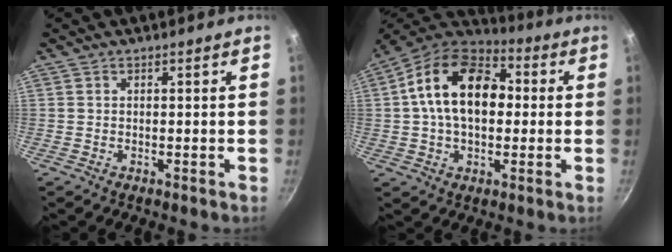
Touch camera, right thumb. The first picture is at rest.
{"total": 18.3, "force": [2.0, 11.9, 13.7], "torque": [-0.199, 0.029, 0.013]}